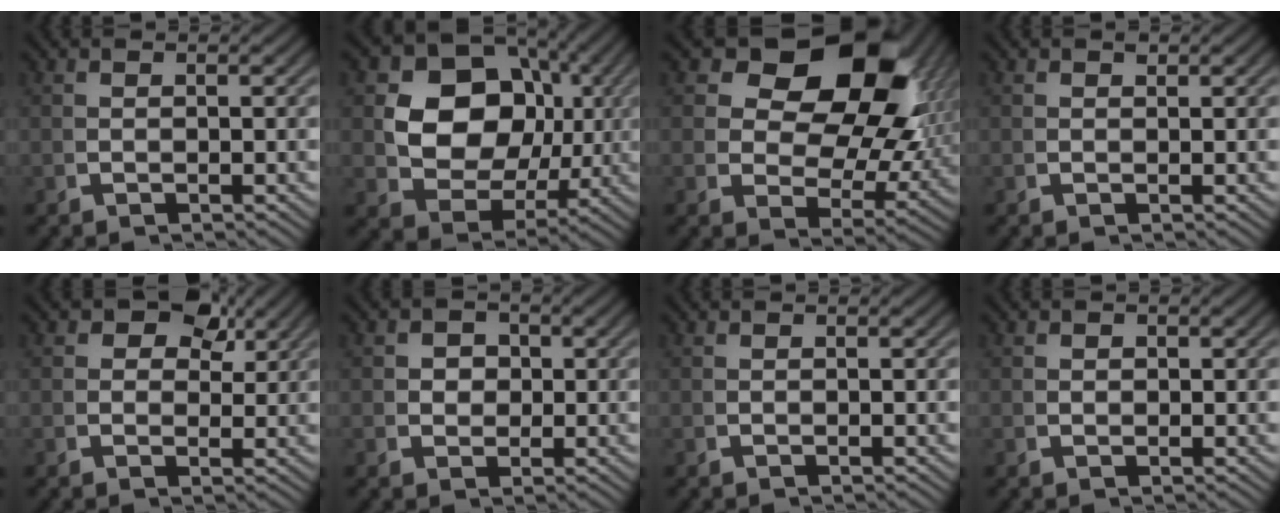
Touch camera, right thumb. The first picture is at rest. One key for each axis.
{"total": 14.1, "fx": 1.5, "fy": 10.8, "fz": 9.0, "tx": -0.196, "ty": -0.039, "tz": 0.036}
{"total": 19.8, "fx": 4.7, "fy": 13.0, "fz": 14.2, "tx": -0.202, "ty": 0.003, "tz": 0.062}
{"total": 0.7, "fx": 0.5, "fy": 0.4, "fz": 0.3, "tx": -0.004, "ty": -0.001, "tz": 0.009}
{"total": 4.2, "fx": 2.0, "fy": 2.7, "fz": 2.4, "tx": -0.038, "ty": -0.006, "tz": 0.033}
{"total": 3.0, "fx": 0.6, "fy": 2.6, "fz": 1.4, "tx": -0.025, "ty": -0.011, "tz": 0.016}
{"total": 0.0}
{"total": 0.8, "fx": 0.3, "fy": 0.7, "fz": 0.3, "tx": -0.008, "ty": -0.005, "tz": 0.009}